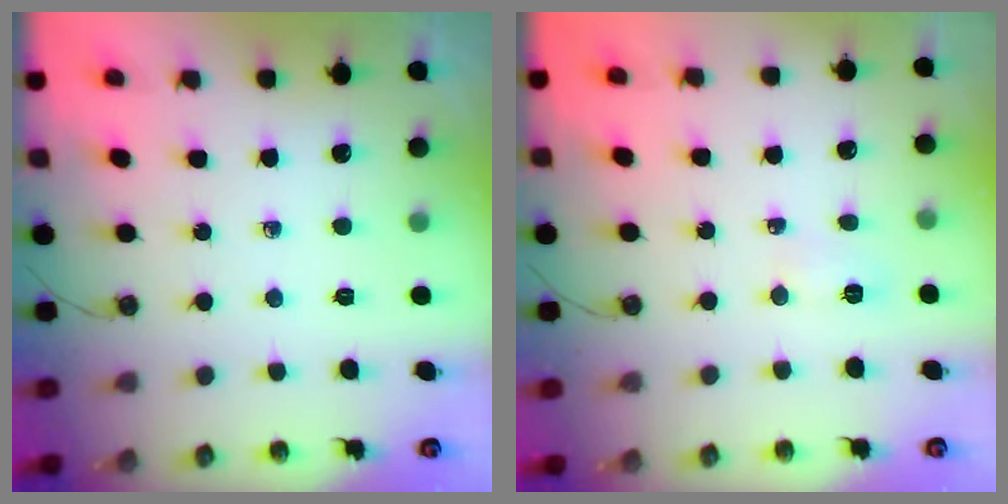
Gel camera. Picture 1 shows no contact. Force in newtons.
{"total": 3.4, "press": 3.3, "slide": 0.9}